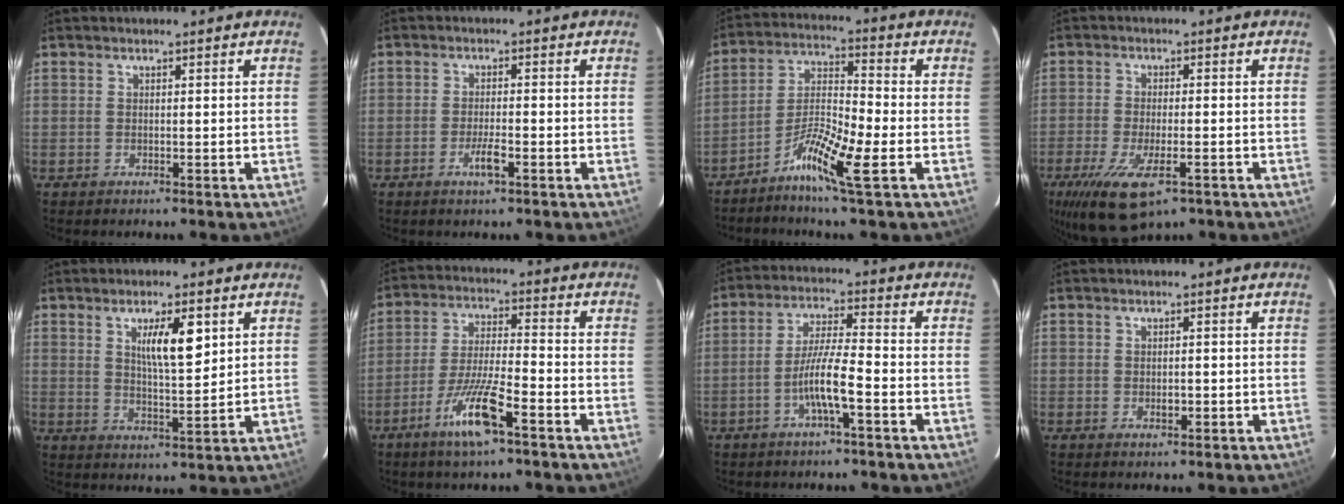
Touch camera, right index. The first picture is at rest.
{"total": 2.9, "force": [-1.4, 0.3, 2.5], "torque": [-0.047, -0.002, -0.026]}
{"total": 9.5, "force": [-4.8, 0.1, 8.2], "torque": [-0.158, -0.007, -0.098]}
{"total": 10.4, "force": [-6.0, 3.5, 7.8], "torque": [-0.144, -0.023, -0.096]}
{"total": 7.1, "force": [2.9, 1.4, 6.3], "torque": [-0.106, -0.004, 0.051]}
{"total": 9.9, "force": [-5.6, 1.0, 8.1], "torque": [-0.160, -0.012, -0.105]}
{"total": 7.2, "force": [-2.8, 0.3, 6.7], "torque": [-0.127, 0.007, -0.052]}
{"total": 1.3, "force": [-0.2, 0.8, 1.0], "torque": [-0.014, 0.000, 0.001]}